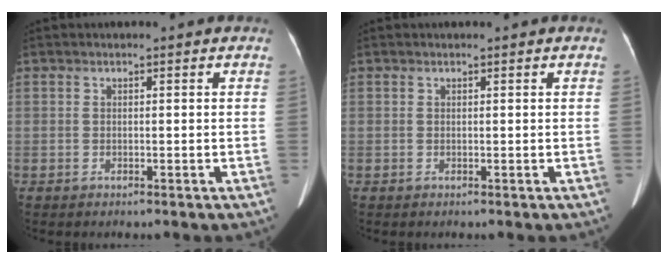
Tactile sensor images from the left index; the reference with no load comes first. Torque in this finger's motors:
{"motor_torque": [-0.07, -0.25, -0.01, 0.01]}